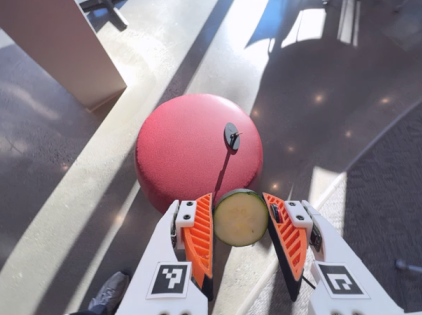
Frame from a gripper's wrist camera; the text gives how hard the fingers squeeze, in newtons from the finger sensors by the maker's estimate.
{"total": 8.8, "left": 8.9, "right": 8.8}